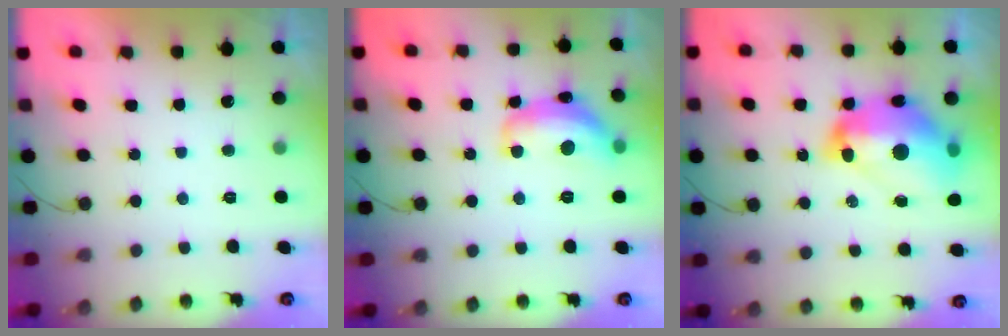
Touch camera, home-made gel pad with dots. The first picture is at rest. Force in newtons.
{"total": 14.0, "press": 14.0, "slide": 0.7}
{"total": 20.0, "press": 19.9, "slide": 1.4}